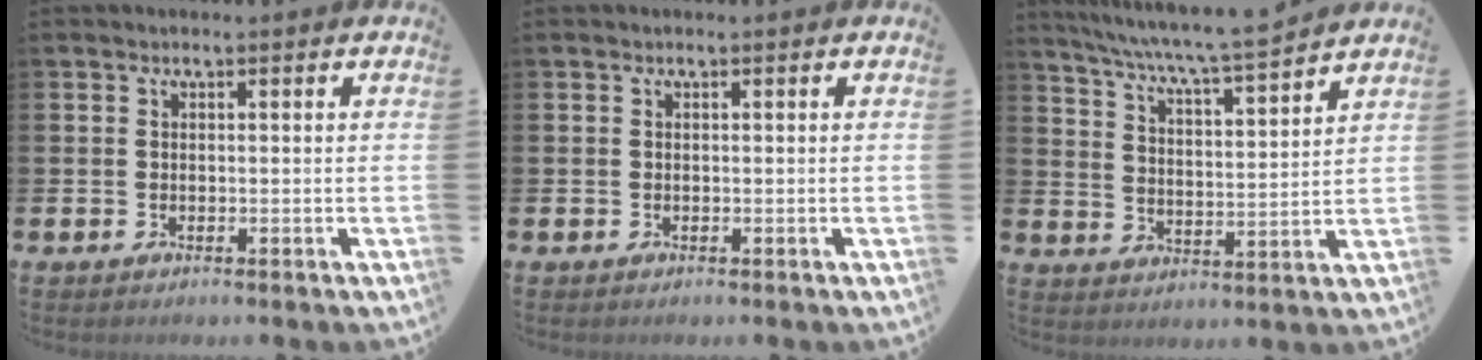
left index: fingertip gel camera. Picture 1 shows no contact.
{"total": 0.0}
{"total": 6.9, "force": [6.5, -0.4, 2.3], "torque": [-0.073, -0.048, 0.111]}